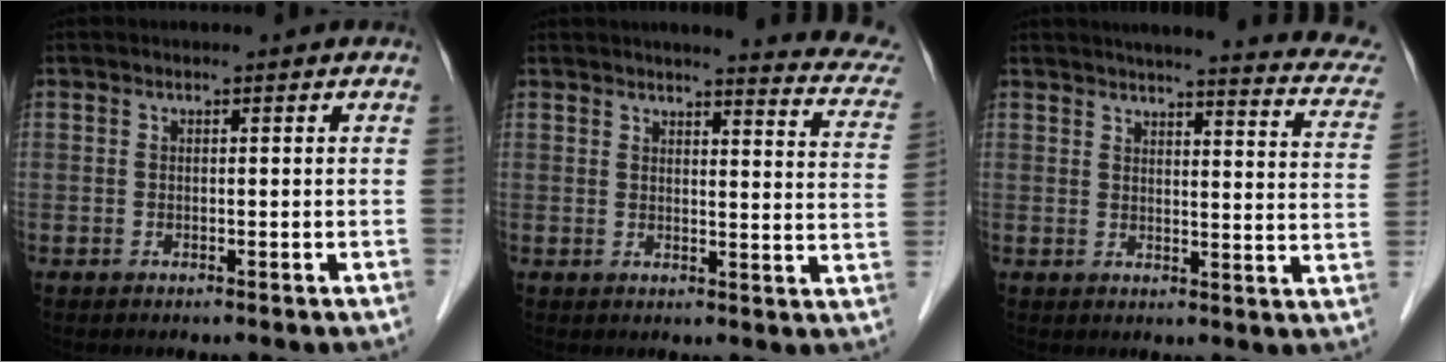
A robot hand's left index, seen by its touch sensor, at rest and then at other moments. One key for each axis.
{"total": 13.6, "fx": 12.4, "fy": 1.1, "fz": 5.4, "tx": -0.049, "ty": -0.049, "tz": 0.114}
{"total": 21.1, "fx": 18.7, "fy": 2.6, "fz": 9.5, "tx": -0.111, "ty": -0.029, "tz": 0.202}